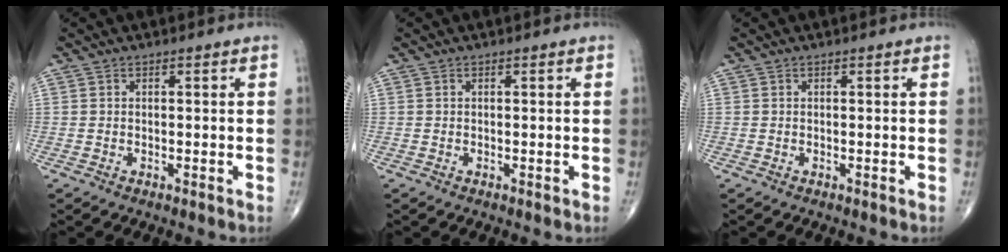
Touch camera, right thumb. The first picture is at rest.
{"total": 0.0}
{"total": 0.0}